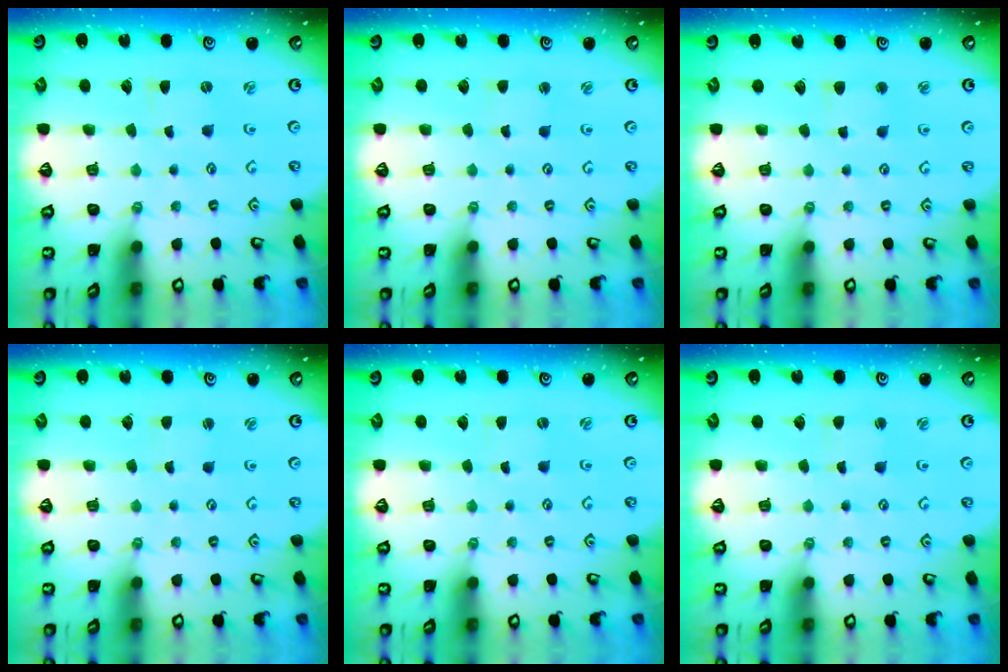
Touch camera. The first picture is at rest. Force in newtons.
{"total": 1.3, "press": 1.3, "slide": 0.1}
{"total": 3.2, "press": 3.1, "slide": 0.7}
{"total": 1.0, "press": 1.0, "slide": 0.0}
{"total": 0.0}
{"total": 1.6, "press": 1.6, "slide": 0.3}